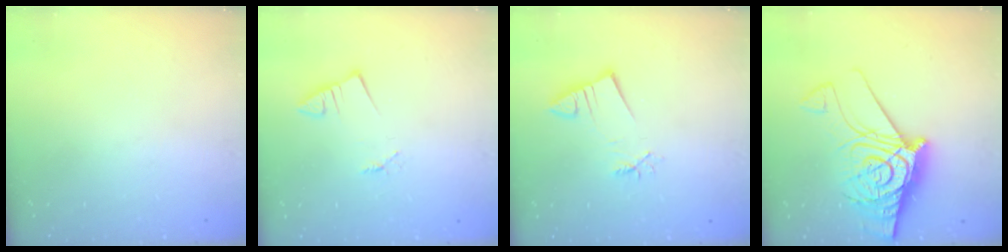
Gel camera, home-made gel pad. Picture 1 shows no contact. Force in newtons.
{"total": 1.4, "press": 1.4, "slide": 0.1}
{"total": 2.8, "press": 2.8, "slide": 0.4}
{"total": 16.6, "press": 16.5, "slide": 1.8}